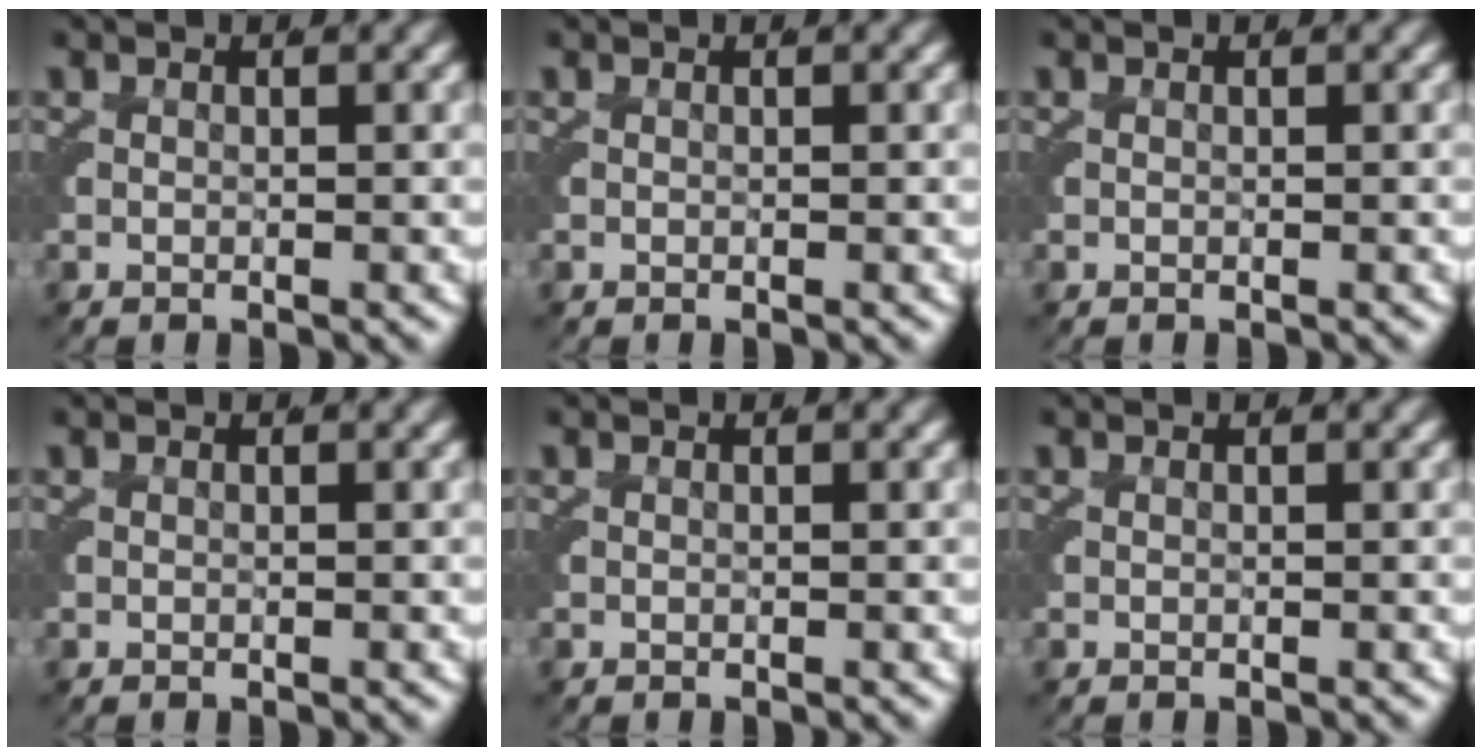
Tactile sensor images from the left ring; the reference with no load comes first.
{"total": 0.0}
{"total": 0.0}
{"total": 0.0}
{"total": 0.0}
{"total": 0.0}